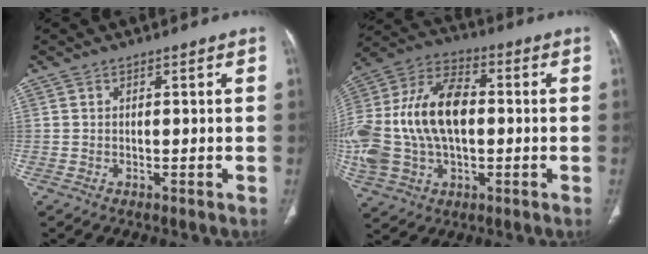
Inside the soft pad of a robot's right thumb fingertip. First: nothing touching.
{"total": 24.4, "force": [-0.1, 15.2, 19.1], "torque": [-0.421, 0.023, 0.005]}